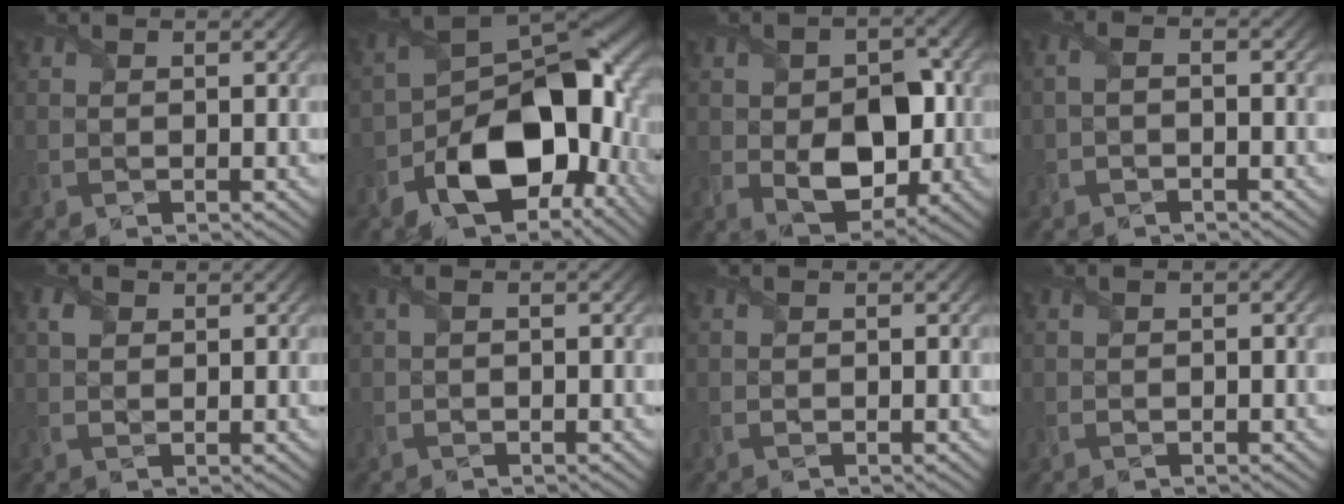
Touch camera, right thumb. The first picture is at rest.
{"total": 15.1, "force": [-5.8, 8.6, 11.0], "torque": [-0.167, -0.028, -0.109]}
{"total": 7.3, "force": [-1.1, 4.9, 5.4], "torque": [-0.093, -0.015, -0.012]}
{"total": 1.6, "force": [-0.9, 0.5, 1.2], "torque": [-0.027, 0.000, -0.024]}
{"total": 1.7, "force": [0.7, 1.2, 0.9], "torque": [-0.023, 0.003, 0.014]}
{"total": 0.8, "force": [0.0, 0.2, 0.8], "torque": [-0.020, 0.003, -0.002]}
{"total": 0.0}
{"total": 0.9, "force": [0.0, 0.4, 0.8], "torque": [-0.013, 0.000, 0.006]}